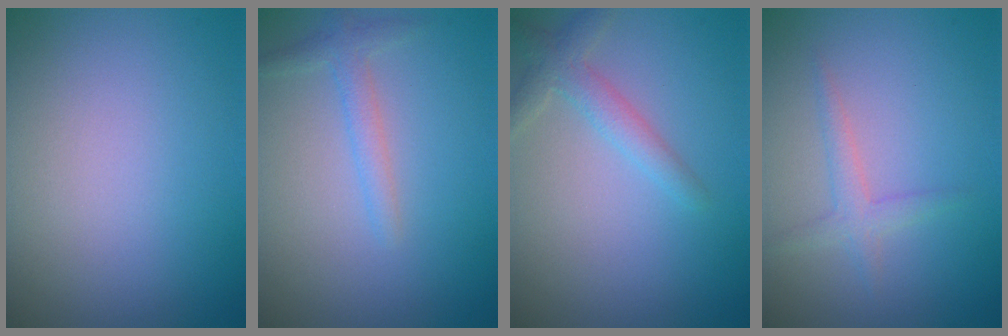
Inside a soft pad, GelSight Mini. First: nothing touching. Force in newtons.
{"total": 1.7, "press": 1.7, "slide": 0.1}
{"total": 2.3, "press": 2.3, "slide": 0.0}
{"total": 1.7, "press": 1.7, "slide": 0.1}